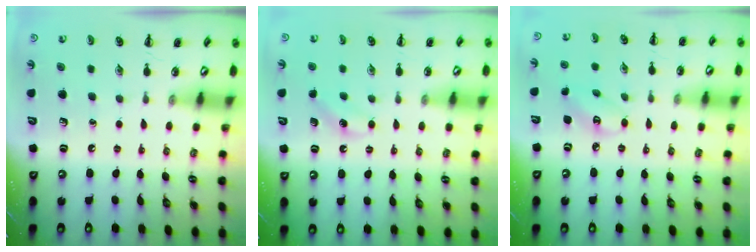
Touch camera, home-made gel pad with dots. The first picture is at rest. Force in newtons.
{"total": 6.3, "press": 6.0, "slide": 1.8}
{"total": 3.8, "press": 3.8, "slide": 0.4}